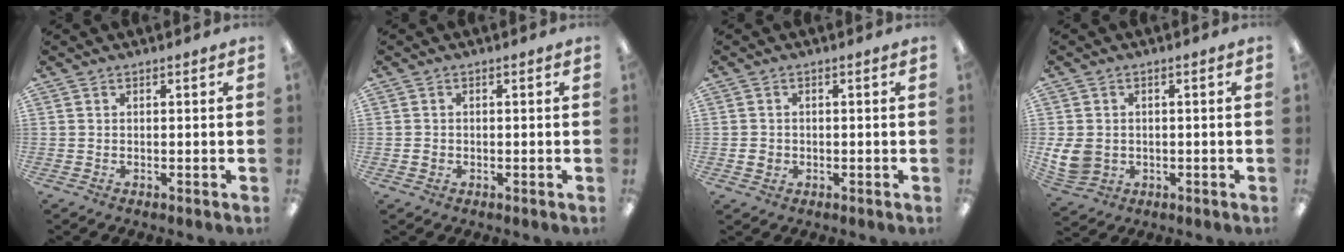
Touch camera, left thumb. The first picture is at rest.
{"total": 1.2, "force": [-0.3, 1.1, 0.4], "torque": [-0.007, 0.004, -0.007]}
{"total": 2.2, "force": [-0.5, 2.0, 0.8], "torque": [-0.013, 0.003, -0.010]}
{"total": 7.3, "force": [0.0, 6.3, 3.7], "torque": [-0.086, 0.007, 0.004]}